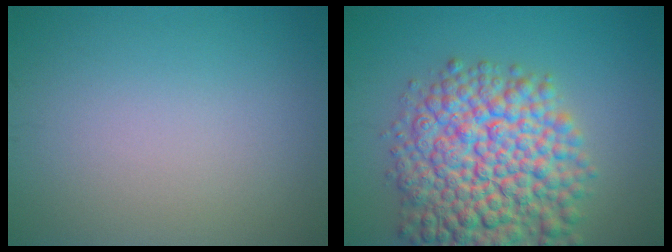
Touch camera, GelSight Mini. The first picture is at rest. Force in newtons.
{"total": 11.7, "press": 11.7, "slide": 0.4}